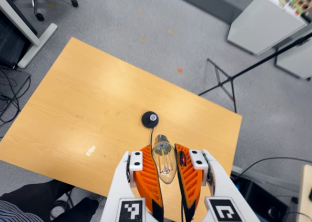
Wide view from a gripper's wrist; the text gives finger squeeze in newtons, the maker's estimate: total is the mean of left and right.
{"total": 20.8, "left": 25.4, "right": 16.3}